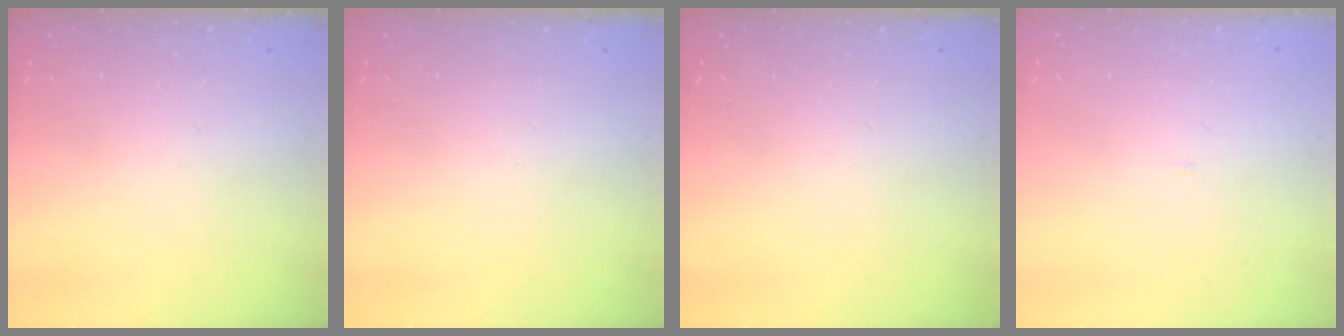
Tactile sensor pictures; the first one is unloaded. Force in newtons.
{"total": 0.0}
{"total": 0.0}
{"total": 2.0, "press": 2.0, "slide": 0.1}